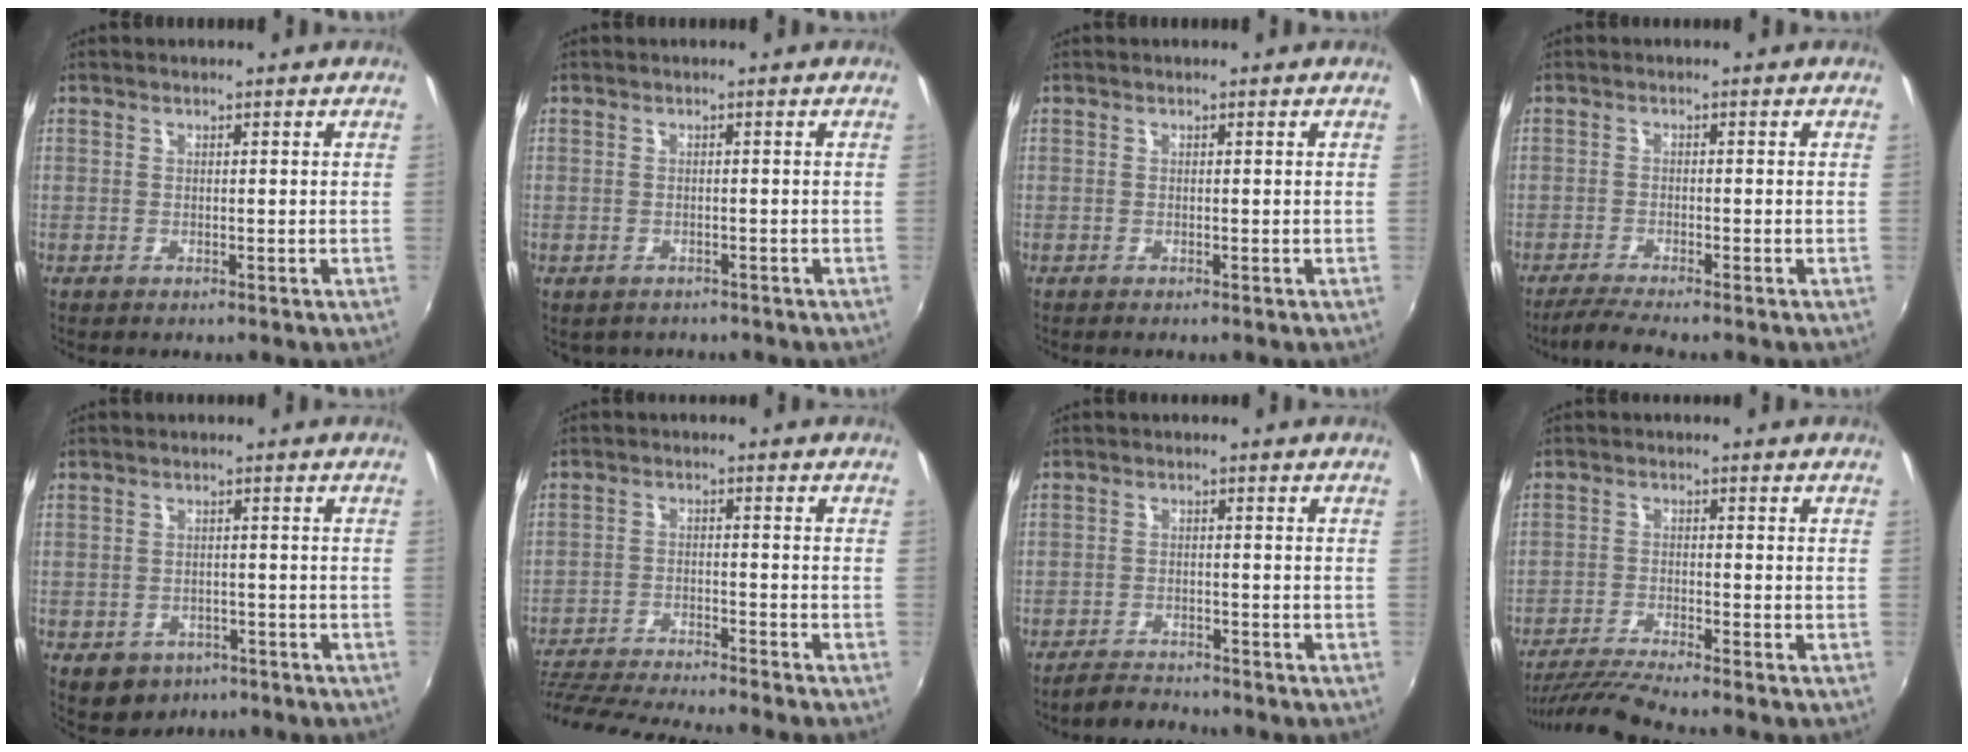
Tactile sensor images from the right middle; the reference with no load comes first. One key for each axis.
{"total": 1.7, "fx": -1.2, "fy": 1.1, "fz": 0.5, "tx": -0.014, "ty": -0.005, "tz": -0.013}
{"total": 0.0}
{"total": 4.0, "fx": -3.6, "fy": -0.6, "fz": 1.7, "tx": -0.055, "ty": -0.011, "tz": -0.067}
{"total": 4.2, "fx": -1.6, "fy": 3.6, "fz": 1.4, "tx": -0.036, "ty": -0.003, "tz": -0.013}
{"total": 14.8, "fx": -13.3, "fy": -0.1, "fz": 6.5, "tx": -0.146, "ty": -0.025, "tz": -0.220}
{"total": 3.6, "fx": -3.6, "fy": 0.8, "fz": 0.4, "tx": -0.025, "ty": 0.001, "tz": -0.062}
{"total": 7.3, "fx": -6.8, "fy": -1.1, "fz": 2.6, "tx": -0.074, "ty": -0.013, "tz": -0.129}